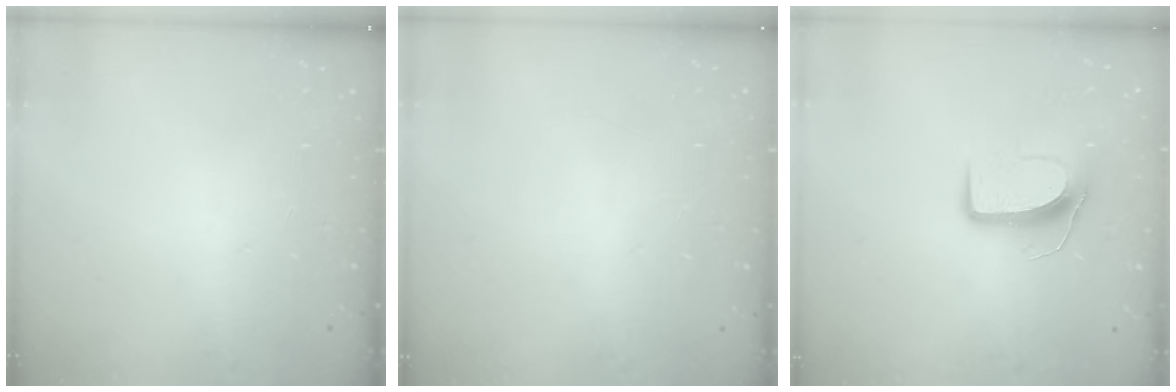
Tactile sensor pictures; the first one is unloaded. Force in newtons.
{"total": 0.0}
{"total": 9.4, "press": 9.4, "slide": 0.3}